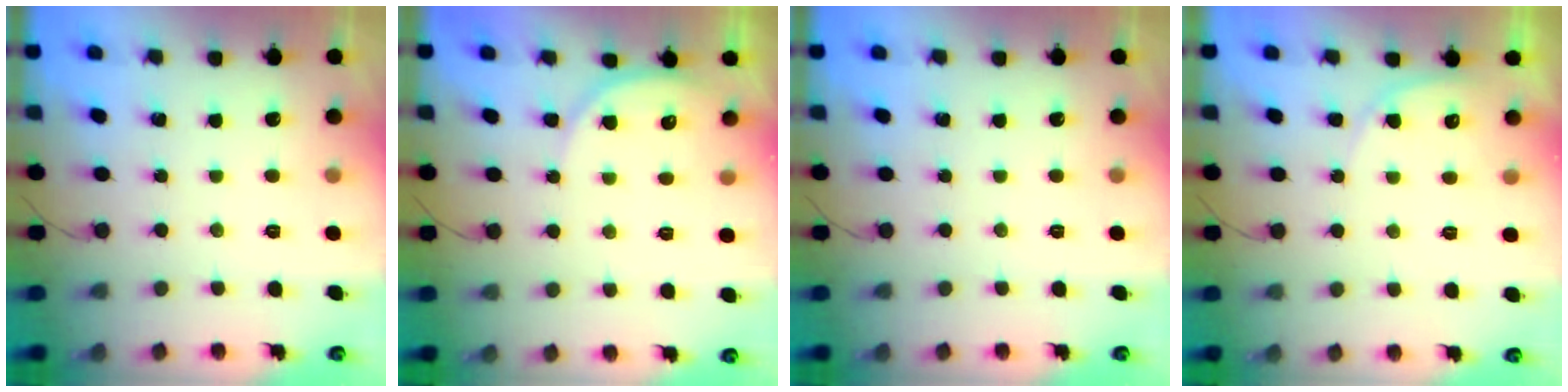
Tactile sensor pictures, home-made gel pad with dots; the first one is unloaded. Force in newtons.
{"total": 5.8, "press": 5.8, "slide": 0.3}
{"total": 0.0}
{"total": 4.9, "press": 4.9, "slide": 0.4}